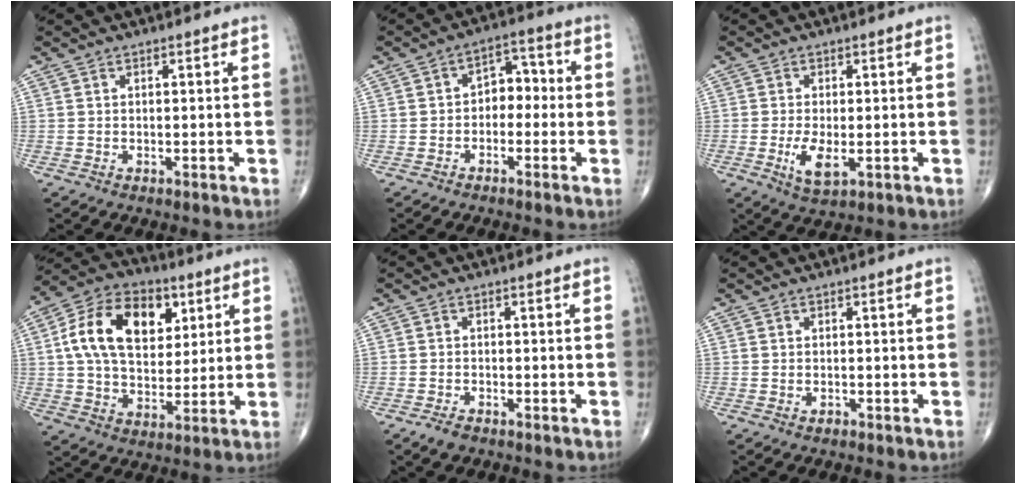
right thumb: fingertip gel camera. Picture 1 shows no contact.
{"total": 5.7, "force": [-1.0, 4.1, 3.9], "torque": [-0.030, 0.030, -0.029]}
{"total": 5.0, "force": [-1.2, 2.1, 4.3], "torque": [-0.081, -0.010, -0.016]}
{"total": 18.1, "force": [5.2, 11.6, 12.8], "torque": [-0.196, 0.001, 0.086]}
{"total": 2.3, "force": [-1.7, 1.1, 1.2], "torque": [-0.024, 0.003, -0.028]}
{"total": 0.7, "force": [-0.5, 0.4, 0.4], "torque": [-0.005, 0.003, -0.007]}